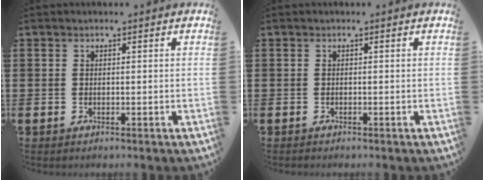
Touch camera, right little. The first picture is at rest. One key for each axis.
{"total": 0.0}